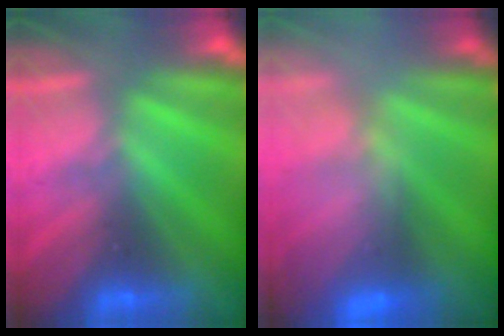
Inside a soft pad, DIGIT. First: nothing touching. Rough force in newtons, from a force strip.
{"total": 7.4}